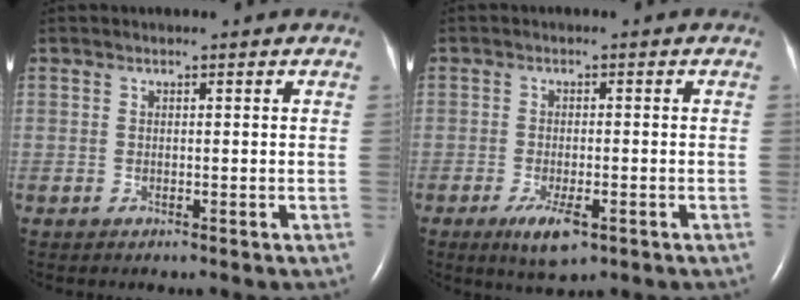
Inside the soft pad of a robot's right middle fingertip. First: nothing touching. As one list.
[{"total": 4.8, "force": [-2.5, 1.4, 3.9], "torque": [-0.074, -0.009, -0.035]}]